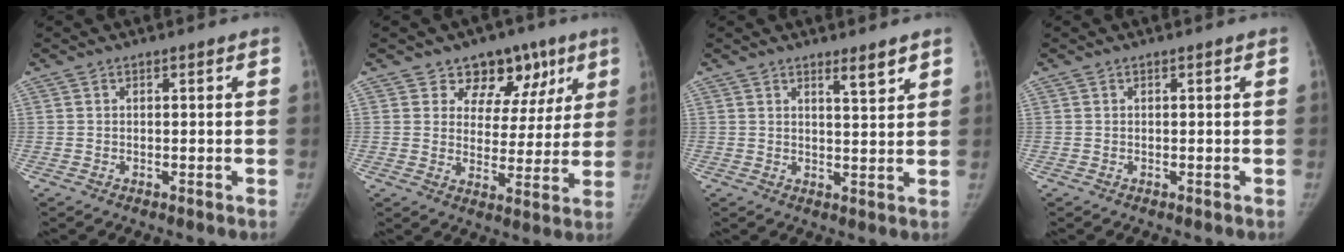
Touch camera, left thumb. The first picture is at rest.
{"total": 11.4, "force": [6.9, 8.3, 3.8], "torque": [0.011, -0.017, 0.094]}
{"total": 3.7, "force": [2.7, 0.6, 2.5], "torque": [-0.033, -0.024, 0.042]}
{"total": 0.0}